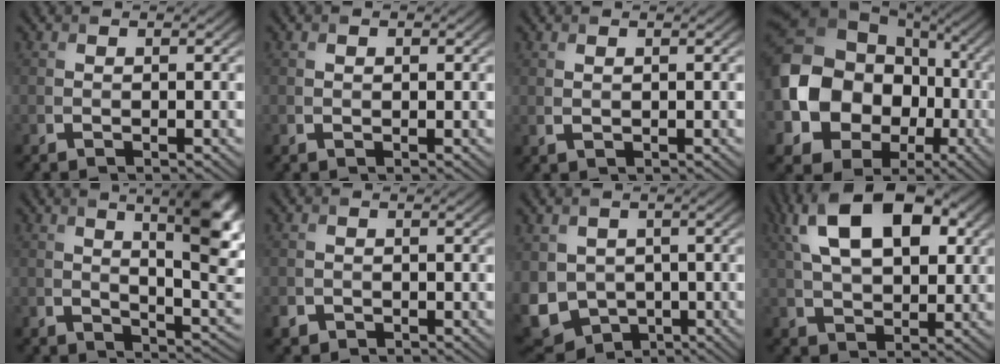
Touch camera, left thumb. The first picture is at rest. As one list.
[{"total": 0.8, "force": [0.3, 0.6, 0.4], "torque": [-0.009, -0.001, 0.005]}, {"total": 0.8, "force": [0.4, 0.3, 0.6], "torque": [-0.017, -0.002, 0.013]}, {"total": 18.1, "force": [-2.5, 14.8, 10.1], "torque": [-0.244, -0.022, -0.047]}, {"total": 10.4, "force": [3.6, 3.5, 9.1], "torque": [-0.137, 0.000, 0.054]}, {"total": 1.6, "force": [-1.0, 1.2, 0.4], "torque": [-0.009, -0.006, -0.022]}, {"total": 9.3, "force": [-1.6, 7.5, 5.4], "torque": [-0.153, -0.022, -0.032]}, {"total": 14.4, "force": [4.9, 8.0, 10.9], "torque": [-0.215, 0.026, 0.077]}]